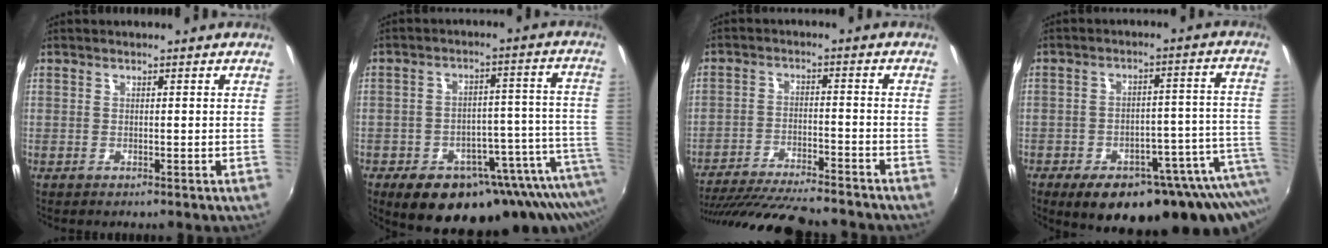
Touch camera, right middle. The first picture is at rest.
{"total": 24.8, "force": [-17.1, 10.2, 14.7], "torque": [-0.181, -0.015, -0.215]}
{"total": 19.5, "force": [-17.2, 2.7, 8.7], "torque": [-0.168, -0.030, -0.266]}
{"total": 23.9, "force": [-16.4, 8.9, 14.9], "torque": [-0.187, -0.026, -0.205]}